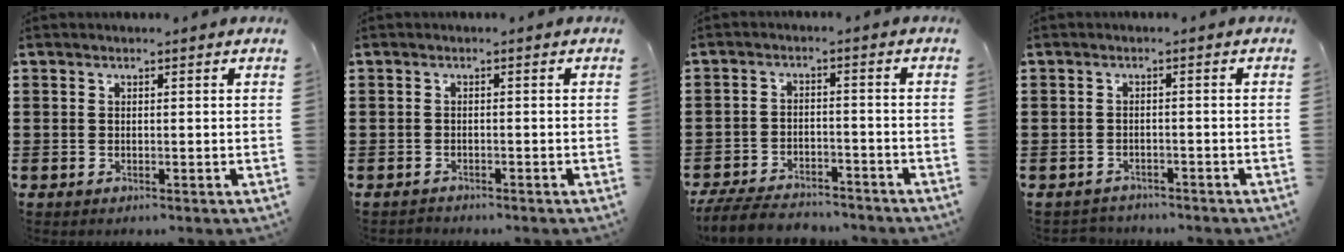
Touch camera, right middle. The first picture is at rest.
{"total": 1.1, "force": [-1.0, 0.4, -0.1], "torque": [-0.001, 0.005, -0.024]}
{"total": 5.8, "force": [-5.5, 1.2, 1.2], "torque": [-0.027, 0.009, -0.109]}
{"total": 1.8, "force": [-1.7, 0.5, -0.2], "torque": [-0.003, 0.002, -0.040]}